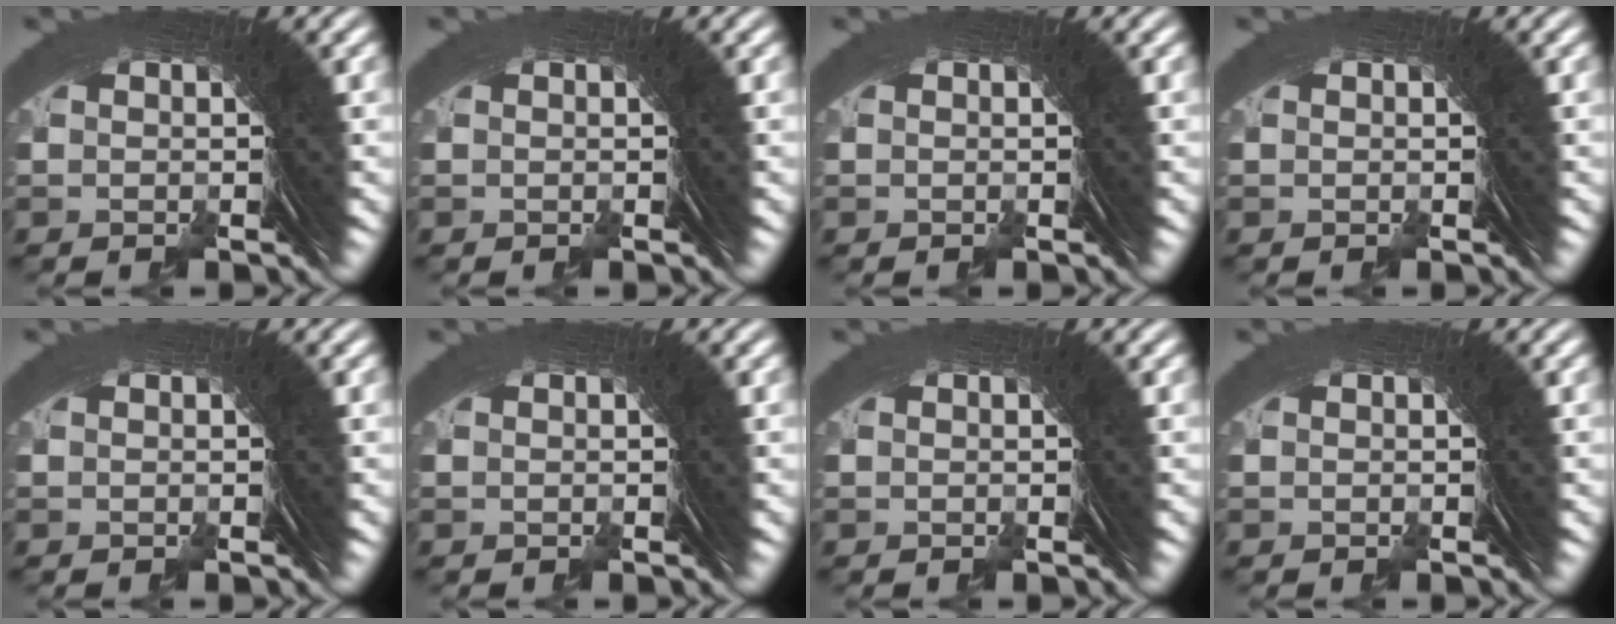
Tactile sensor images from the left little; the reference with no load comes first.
{"total": 0.0}
{"total": 0.0}
{"total": 0.0}
{"total": 0.0}
{"total": 0.0}
{"total": 0.0}
{"total": 0.0}